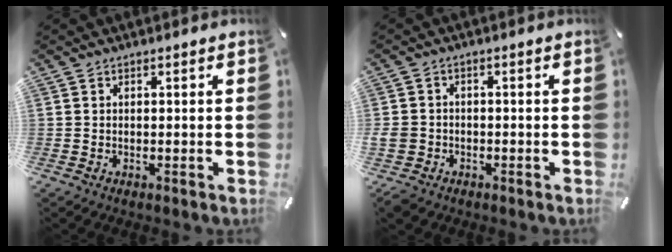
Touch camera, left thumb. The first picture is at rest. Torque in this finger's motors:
{"motor_torque": [1.88, 2.13, 0.50, 0.24, 0.51]}